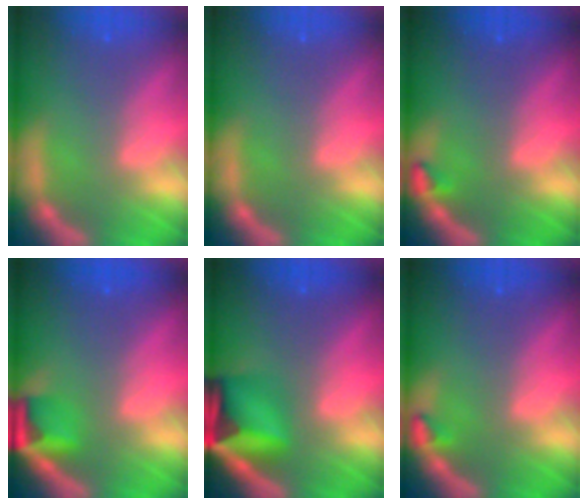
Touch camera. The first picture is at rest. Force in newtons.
{"total": 0.0}
{"total": 0.9}
{"total": 3.4}
{"total": 8.1}
{"total": 0.9}